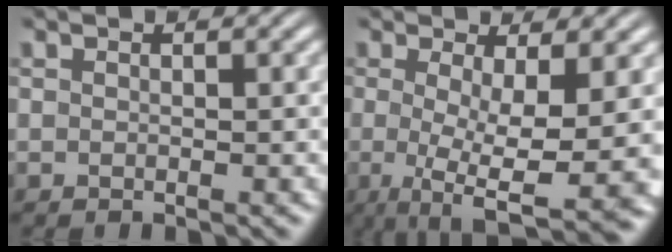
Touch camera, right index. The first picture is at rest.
{"total": 8.4, "force": [-3.0, 2.7, 7.4], "torque": [-0.118, -0.047, -0.025]}